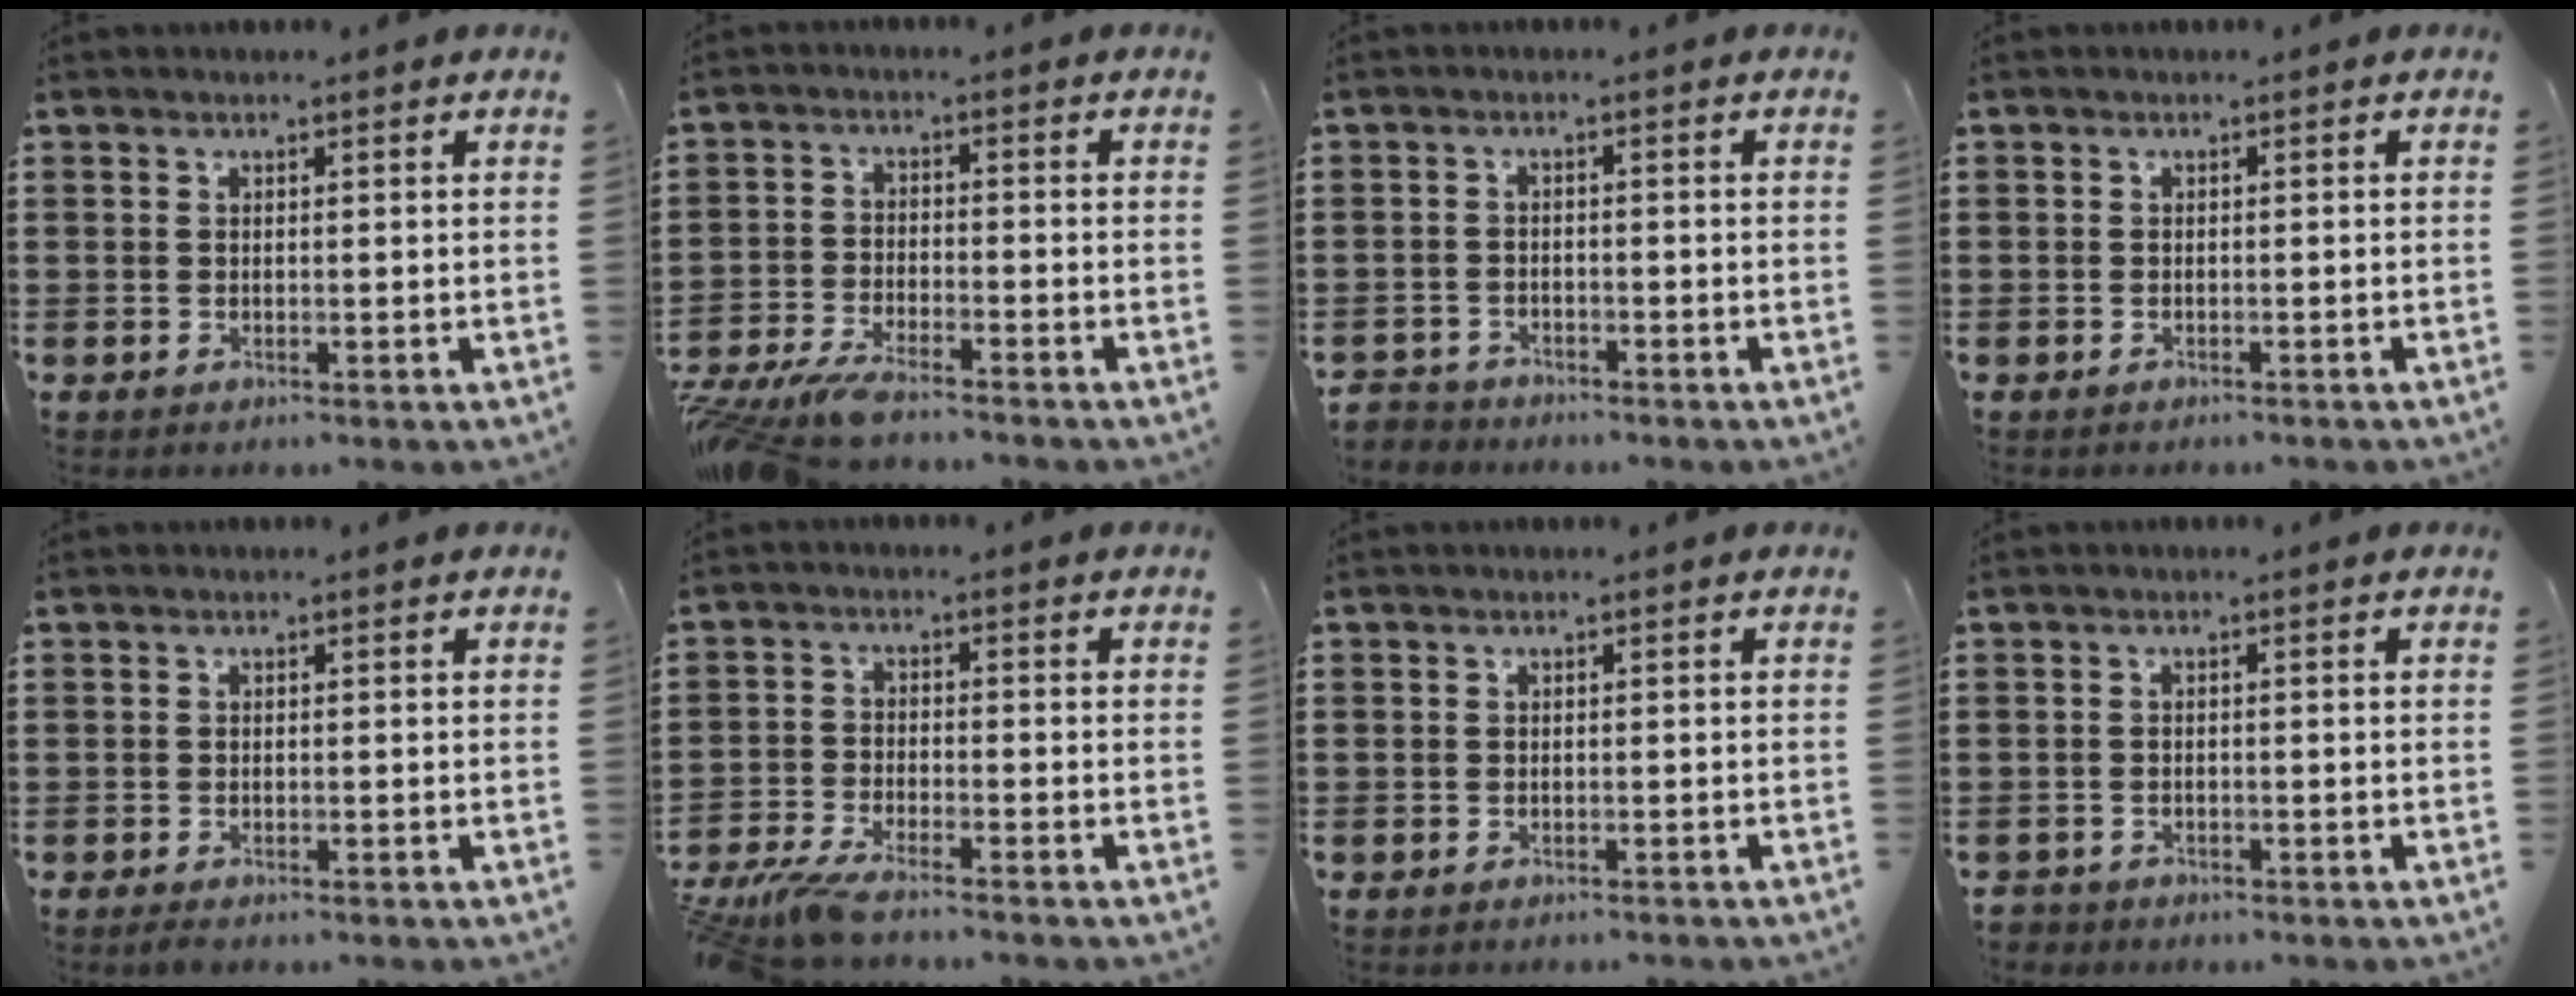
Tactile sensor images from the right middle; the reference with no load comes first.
{"total": 5.6, "force": [-5.2, 0.6, 1.8], "torque": [-0.055, -0.008, -0.106]}
{"total": 2.5, "force": [-2.4, 0.6, -0.3], "torque": [-0.003, -0.001, -0.055]}
{"total": 0.7, "force": [-0.6, 0.4, -0.1], "torque": [0.001, 0.003, -0.014]}
{"total": 0.8, "force": [-0.7, 0.3, 0.3], "torque": [-0.007, -0.005, -0.012]}
{"total": 5.2, "force": [-4.8, 0.2, 1.9], "torque": [-0.059, -0.016, -0.099]}
{"total": 1.0, "force": [-0.8, 0.5, -0.1], "torque": [0.000, 0.004, -0.019]}
{"total": 1.4, "force": [-1.3, 0.4, -0.2], "torque": [-0.003, -0.001, -0.032]}